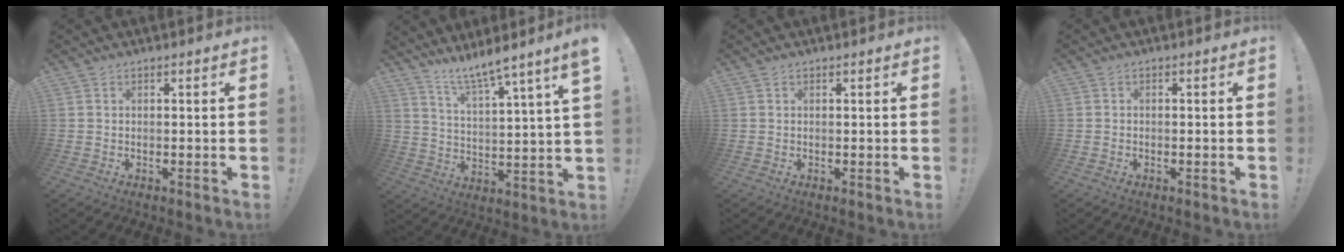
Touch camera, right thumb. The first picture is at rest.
{"total": 8.6, "force": [7.2, -0.3, 4.6], "torque": [-0.078, -0.061, 0.116]}
{"total": 0.0}
{"total": 0.9, "force": [-0.8, 0.3, 0.3], "torque": [-0.006, 0.002, -0.014]}